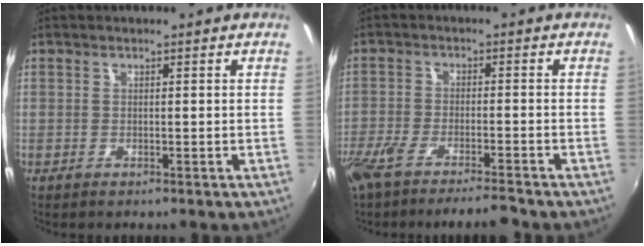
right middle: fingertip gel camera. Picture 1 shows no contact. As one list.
[{"total": 9.5, "force": [-8.1, 1.0, 5.0], "torque": [-0.117, -0.029, -0.140]}]